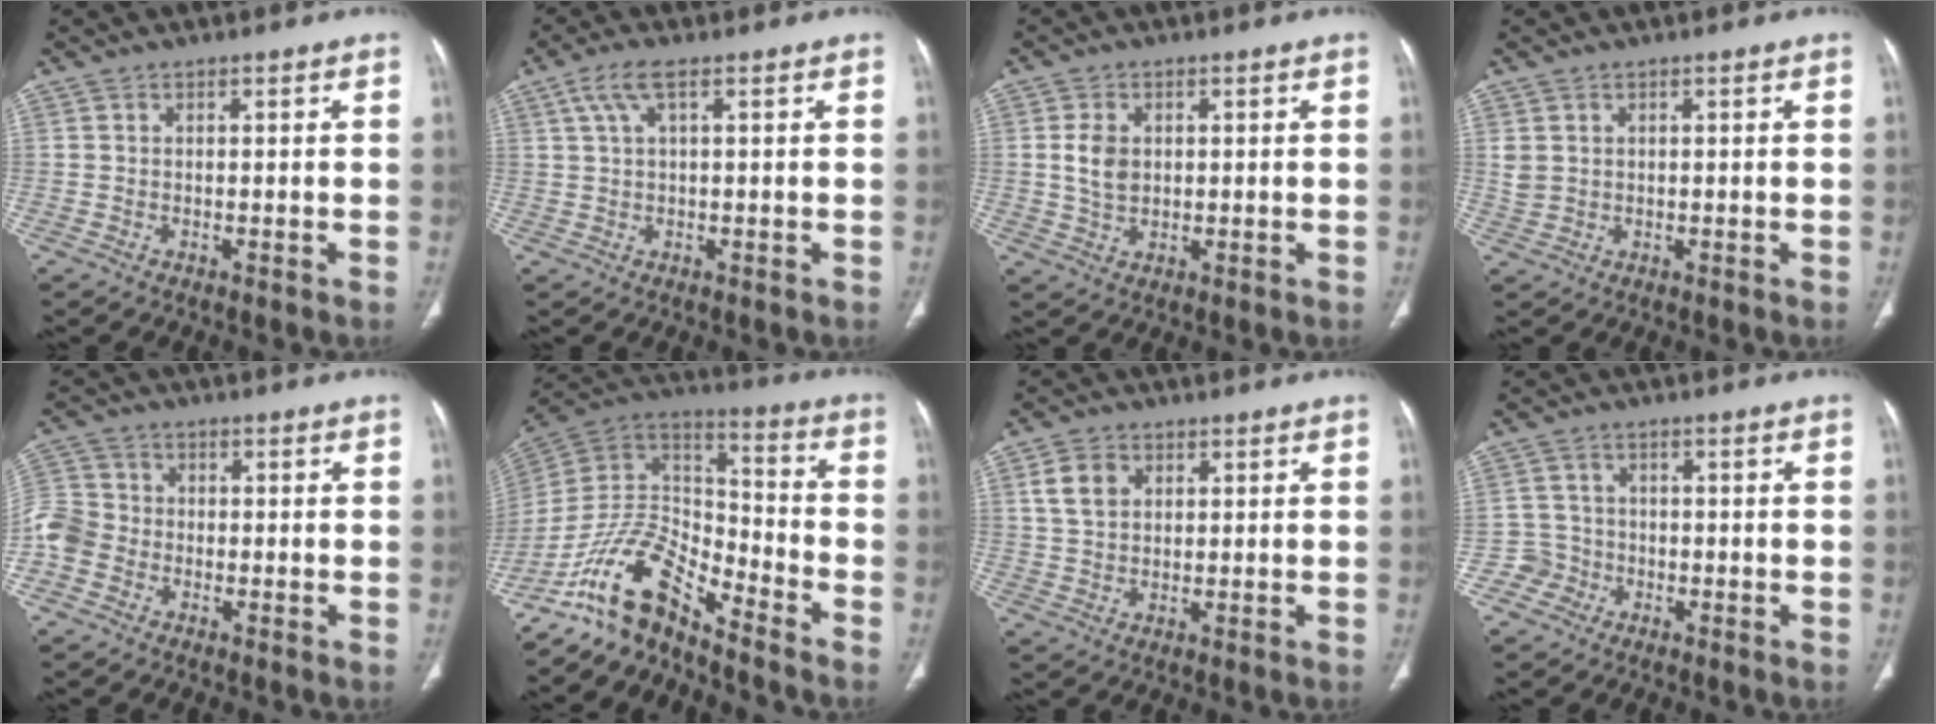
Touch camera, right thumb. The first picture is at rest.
{"total": 4.2, "force": [1.7, 1.3, 3.6], "torque": [-0.091, 0.015, 0.040]}
{"total": 4.8, "force": [0.6, 3.5, 3.2], "torque": [-0.053, -0.001, 0.014]}
{"total": 2.2, "force": [0.7, 1.8, 1.1], "torque": [-0.024, -0.001, 0.021]}
{"total": 7.1, "force": [-2.5, 5.9, 2.9], "torque": [-0.057, 0.018, -0.058]}
{"total": 13.5, "force": [-11.1, 4.4, 6.3], "torque": [-0.107, 0.102, -0.217]}
{"total": 5.3, "force": [1.7, 4.0, 3.0], "torque": [-0.045, 0.003, 0.033]}
{"total": 3.7, "force": [-1.9, 3.2, -0.5], "torque": [0.029, 0.018, -0.043]}